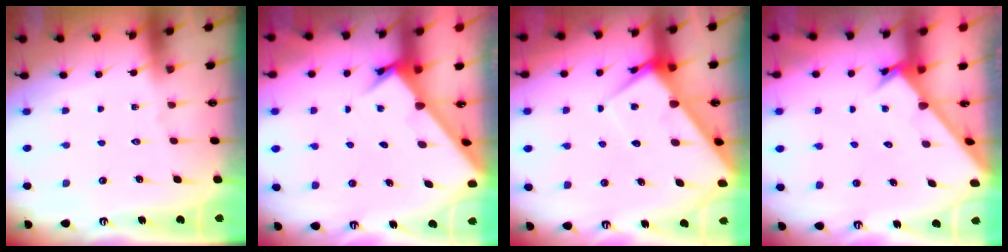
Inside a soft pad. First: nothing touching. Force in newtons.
{"total": 2.2, "press": 2.2, "slide": 0.2}
{"total": 7.1, "press": 7.1, "slide": 0.6}
{"total": 2.4, "press": 2.4, "slide": 0.2}